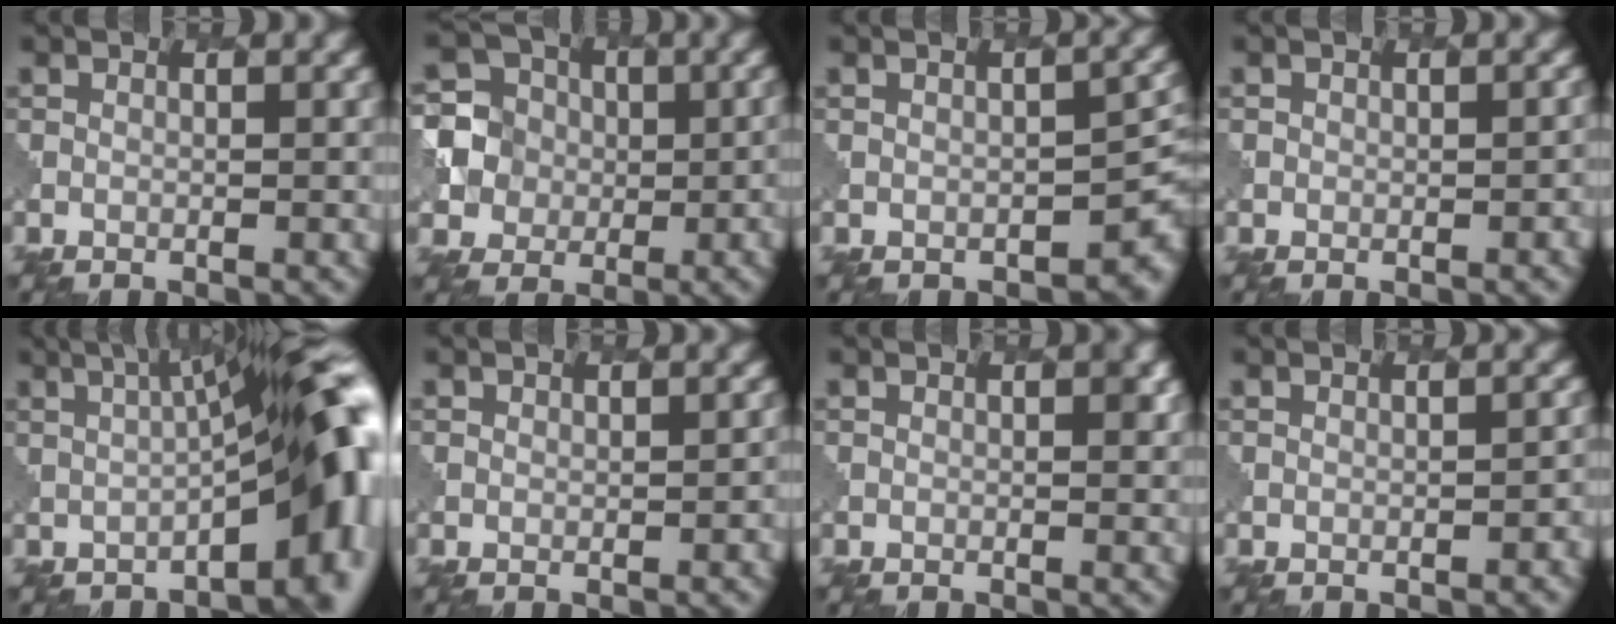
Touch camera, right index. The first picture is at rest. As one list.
[{"total": 8.8, "force": [-0.2, 8.5, 2.2], "torque": [-0.060, 0.022, -0.024]}, {"total": 4.6, "force": [-2.1, 2.5, 3.2], "torque": [-0.028, -0.009, -0.026]}, {"total": 3.0, "force": [-0.7, 2.4, 1.7], "torque": [-0.001, 0.001, -0.004]}, {"total": 11.3, "force": [-1.3, 2.9, 10.9], "torque": [-0.126, 0.020, -0.023]}, {"total": 2.4, "force": [-0.3, 1.8, 1.6], "torque": [-0.007, -0.004, 0.001]}, {"total": 1.0, "force": [0.3, 0.4, 0.9], "torque": [-0.010, 0.000, -0.001]}, {"total": 2.1, "force": [-1.1, 1.0, 1.5], "torque": [-0.013, 0.004, -0.004]}]